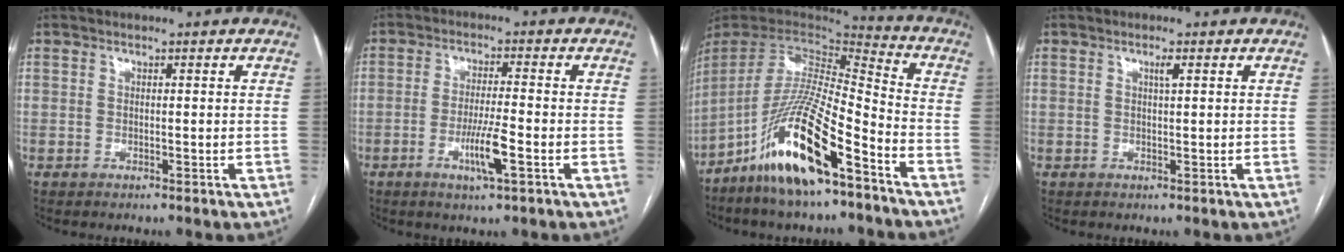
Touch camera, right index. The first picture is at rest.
{"total": 5.7, "force": [-2.3, 0.2, 5.2], "torque": [-0.100, -0.009, -0.041]}
{"total": 18.5, "force": [-11.4, 2.8, 14.4], "torque": [-0.305, -0.026, -0.211]}
{"total": 1.1, "force": [0.6, 0.0, 0.9], "torque": [-0.017, 0.000, 0.010]}